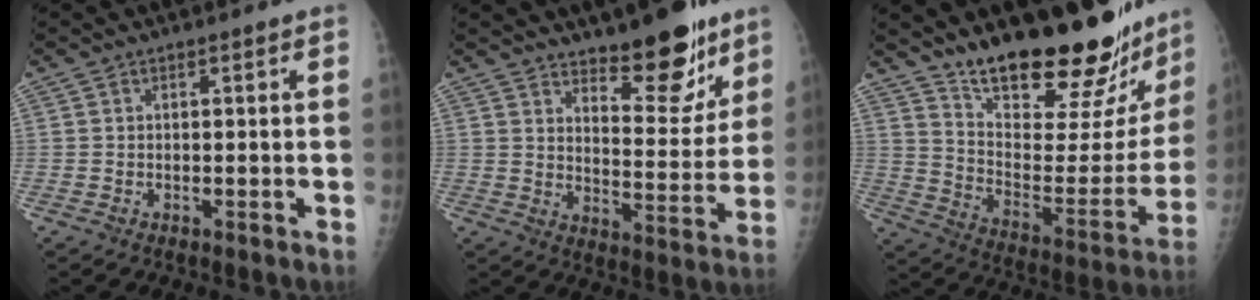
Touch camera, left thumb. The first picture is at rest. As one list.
[{"total": 13.8, "force": [10.0, 4.9, 8.1], "torque": [-0.067, -0.077, 0.155]}, {"total": 27.1, "force": [22.5, 7.5, 13.2], "torque": [-0.164, -0.138, 0.325]}]